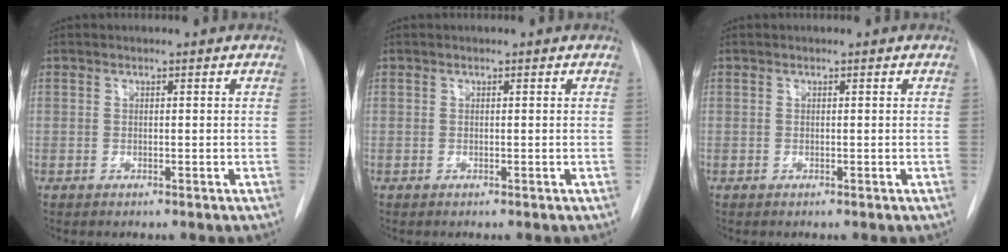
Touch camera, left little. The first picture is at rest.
{"total": 0.0}
{"total": 0.0}